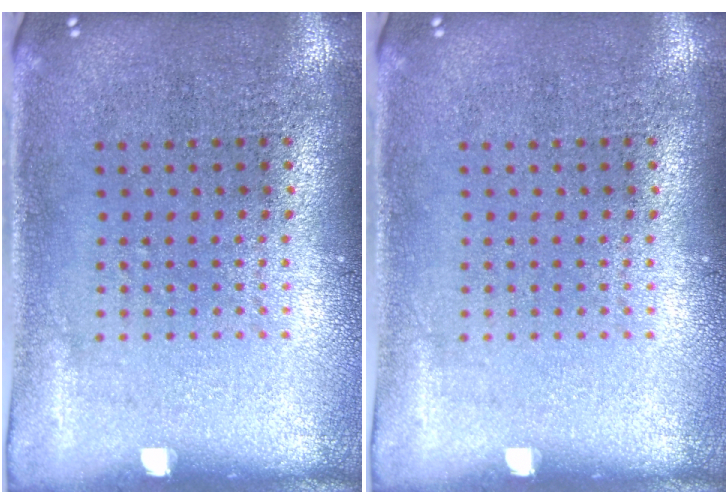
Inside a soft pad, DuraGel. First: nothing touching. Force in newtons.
{"total": 0.0}